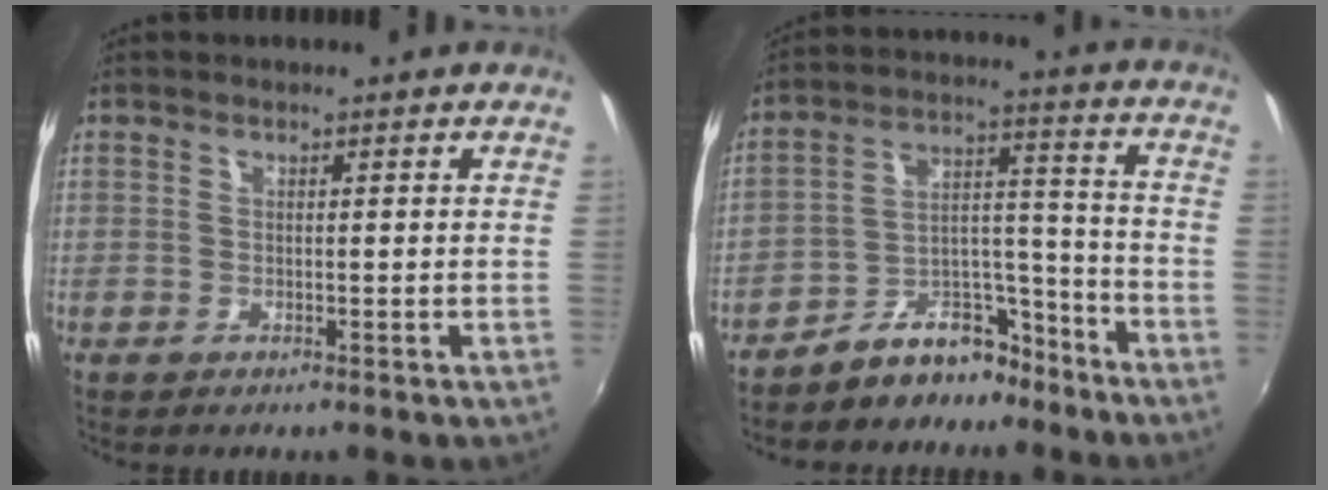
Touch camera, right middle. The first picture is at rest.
{"total": 9.7, "force": [-8.2, 4.1, 3.2], "torque": [-0.039, 0.051, -0.124]}